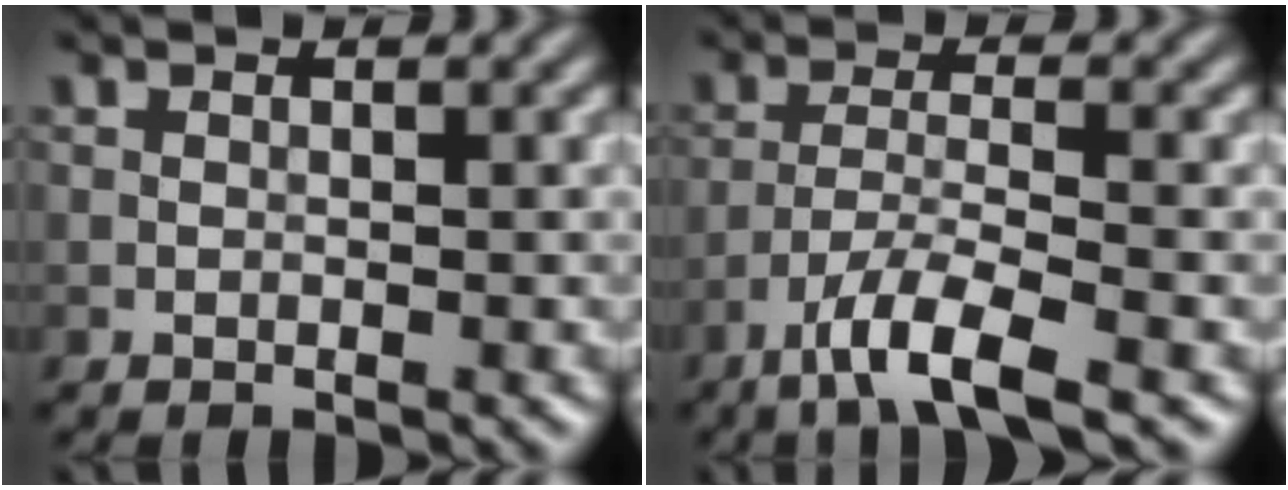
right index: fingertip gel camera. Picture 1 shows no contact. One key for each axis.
{"total": 5.3, "fx": -3.5, "fy": 0.8, "fz": 3.9, "tx": -0.069, "ty": 0.000, "tz": -0.072}